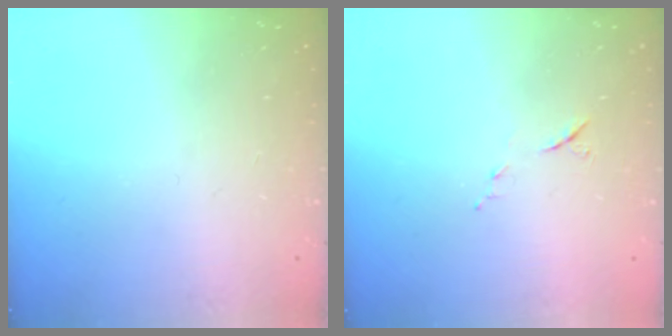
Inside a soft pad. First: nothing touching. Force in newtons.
{"total": 6.4, "press": 6.3, "slide": 1.3}